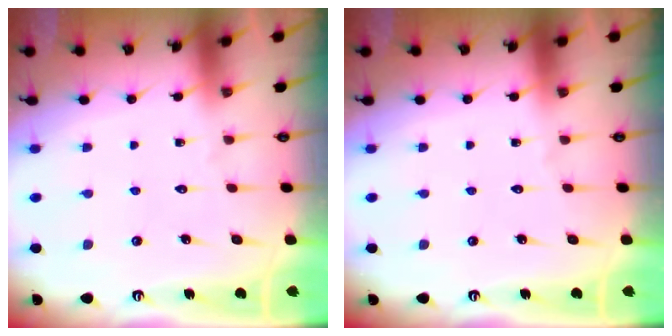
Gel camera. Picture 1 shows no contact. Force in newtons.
{"total": 0.0}